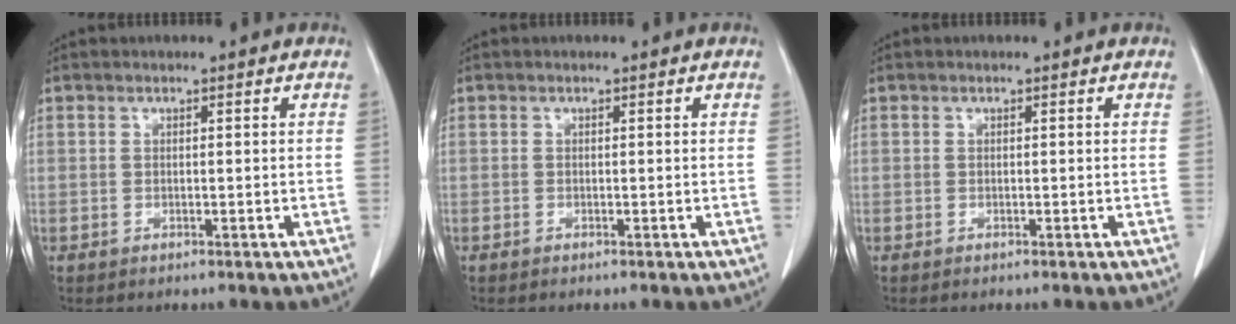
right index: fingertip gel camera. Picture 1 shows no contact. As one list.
[{"total": 0.0}, {"total": 0.0}]